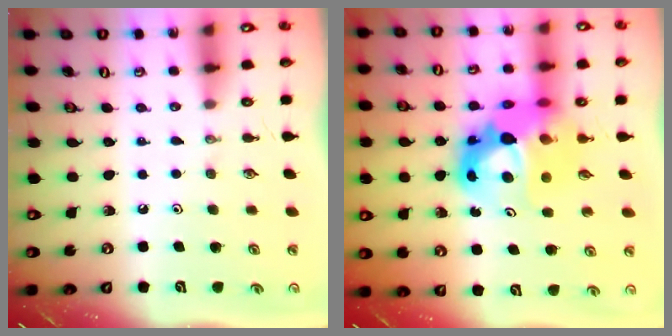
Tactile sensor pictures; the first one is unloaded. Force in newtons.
{"total": 17.0, "press": 16.9, "slide": 1.4}